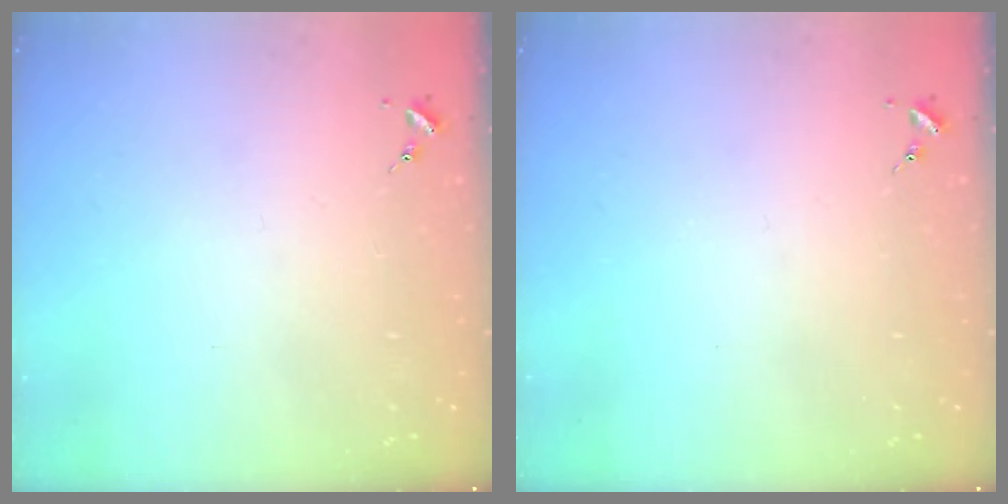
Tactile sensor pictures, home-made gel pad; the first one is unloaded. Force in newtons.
{"total": 0.0}